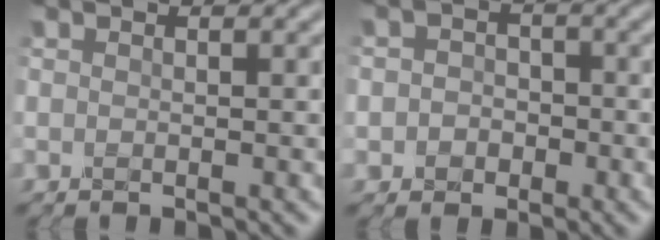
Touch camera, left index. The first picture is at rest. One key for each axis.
{"total": 2.3, "fx": -0.5, "fy": 2.1, "fz": 0.8, "tx": 0.007, "ty": -0.002, "tz": -0.023}